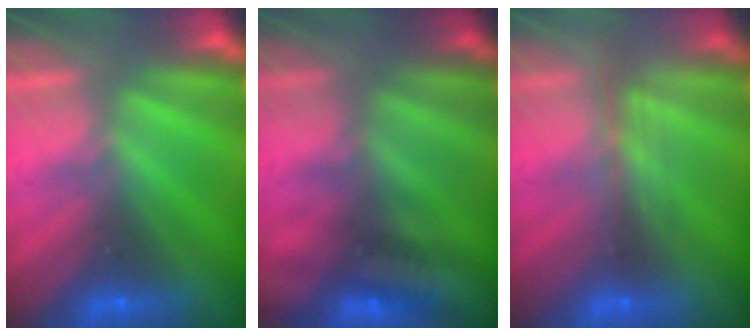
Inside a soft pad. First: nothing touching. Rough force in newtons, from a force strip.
{"total": 2.4}
{"total": 2.4}